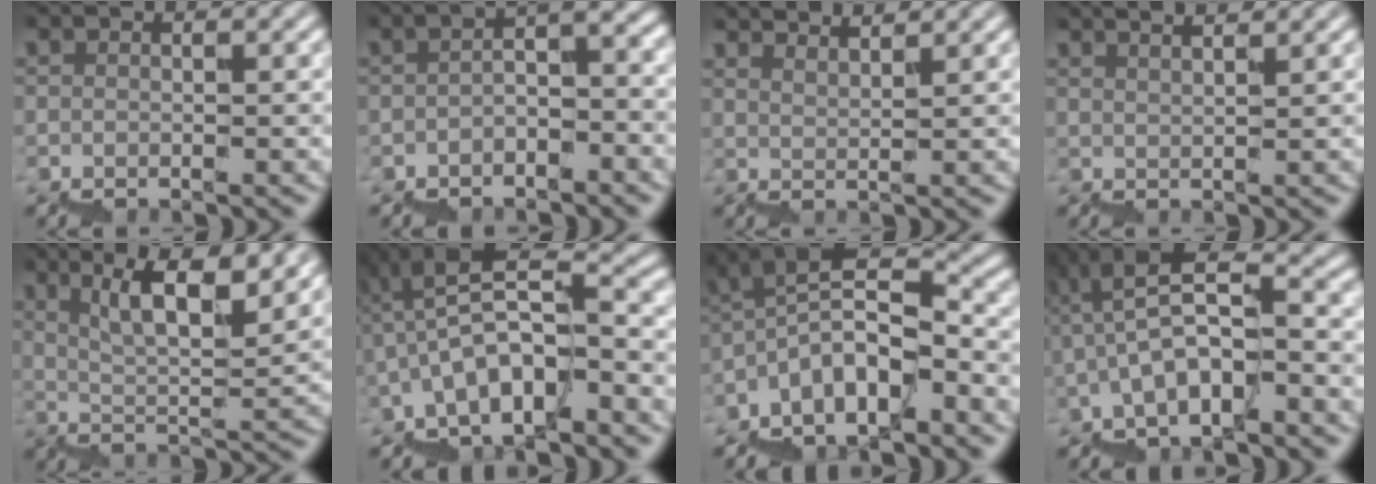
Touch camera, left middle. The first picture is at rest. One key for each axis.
{"total": 2.9, "fx": -1.6, "fy": 0.8, "fz": 2.2, "tx": -0.038, "ty": 0.017, "tz": -0.027}
{"total": 4.9, "fx": 4.5, "fy": 1.0, "fz": 1.6, "tx": -0.020, "ty": 0.026, "tz": 0.044}
{"total": 2.8, "fx": 2.3, "fy": 0.6, "fz": 1.5, "tx": 0.006, "ty": 0.010, "tz": 0.029}
{"total": 8.2, "fx": 5.7, "fy": 1.6, "fz": 5.7, "tx": -0.063, "ty": 0.020, "tz": 0.102}
{"total": 7.1, "fx": -2.5, "fy": 2.5, "fz": 6.2, "tx": -0.100, "ty": 0.027, "tz": -0.046}
{"total": 6.8, "fx": -3.8, "fy": 2.4, "fz": 5.1, "tx": -0.083, "ty": 0.021, "tz": -0.068}
{"total": 5.6, "fx": -1.7, "fy": 1.8, "fz": 5.0, "tx": -0.088, "ty": 0.026, "tz": -0.030}